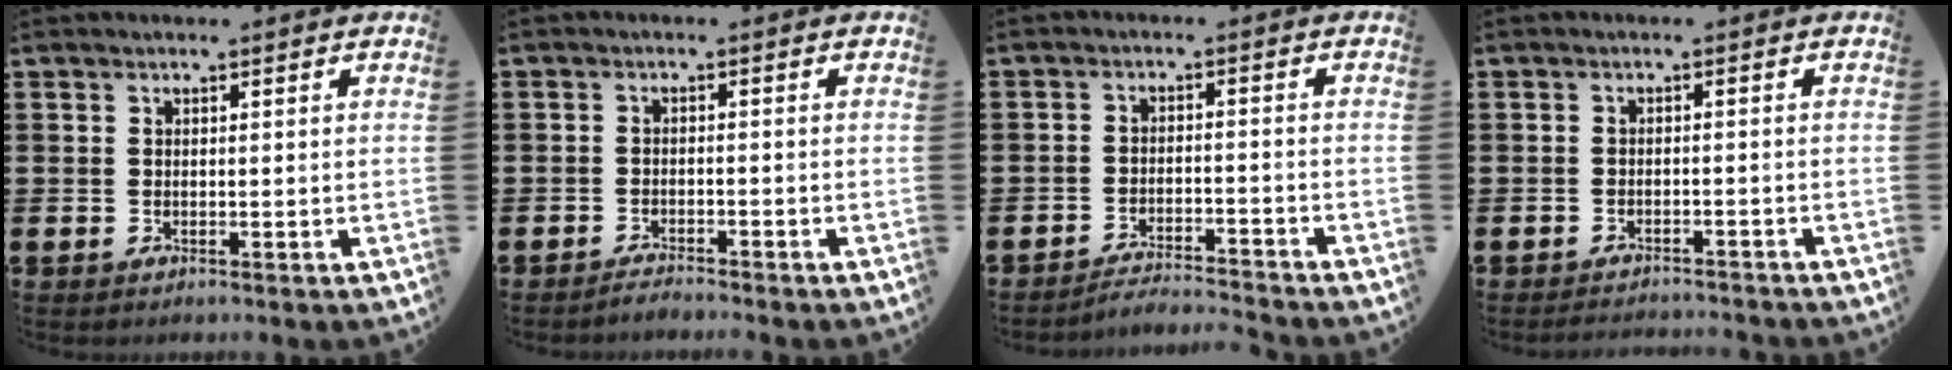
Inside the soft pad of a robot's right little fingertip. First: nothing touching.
{"total": 1.4, "force": [-1.4, -0.2, 0.1], "torque": [-0.003, 0.002, -0.029]}
{"total": 2.9, "force": [-2.9, -0.2, 0.1], "torque": [-0.004, 0.002, -0.063]}
{"total": 1.5, "force": [-1.5, -0.1, 0.0], "torque": [-0.003, 0.004, -0.032]}